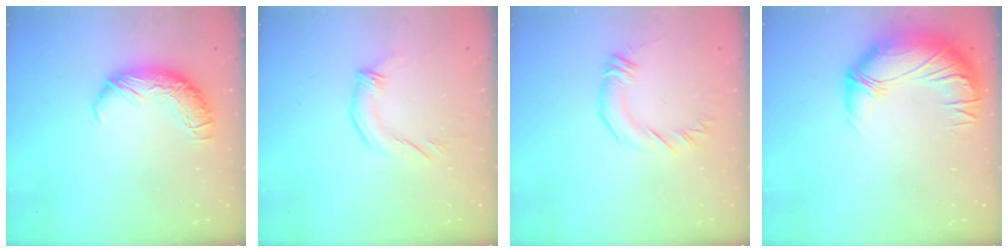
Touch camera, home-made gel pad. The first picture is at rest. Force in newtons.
{"total": 2.3, "press": 2.3, "slide": 0.6}
{"total": 1.9, "press": 1.9, "slide": 0.4}
{"total": 3.4, "press": 1.5, "slide": 3.1}